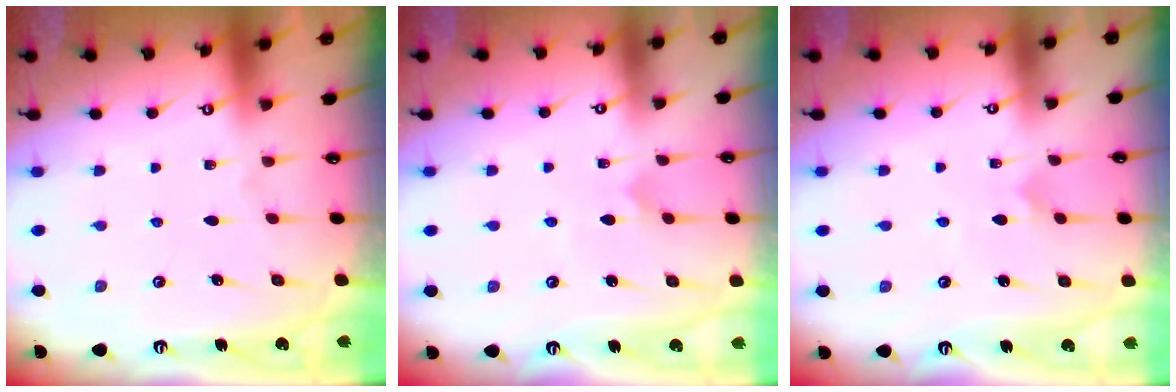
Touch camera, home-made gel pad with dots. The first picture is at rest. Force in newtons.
{"total": 2.9, "press": 2.9, "slide": 0.2}
{"total": 2.9, "press": 2.9, "slide": 0.2}